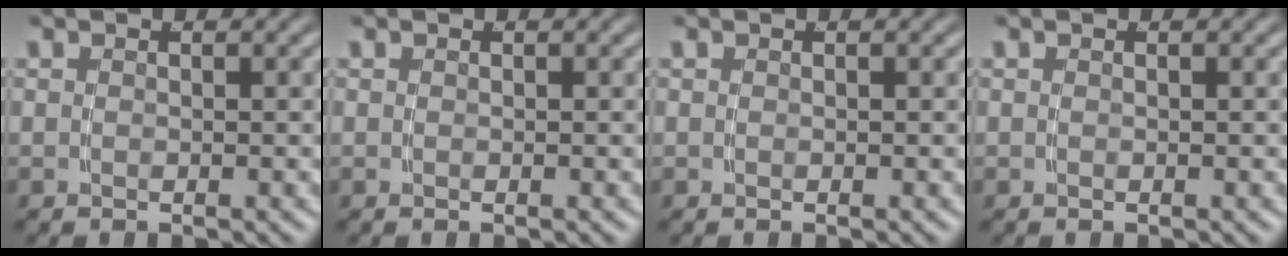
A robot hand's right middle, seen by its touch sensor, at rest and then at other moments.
{"total": 0.0}
{"total": 0.0}
{"total": 0.0}